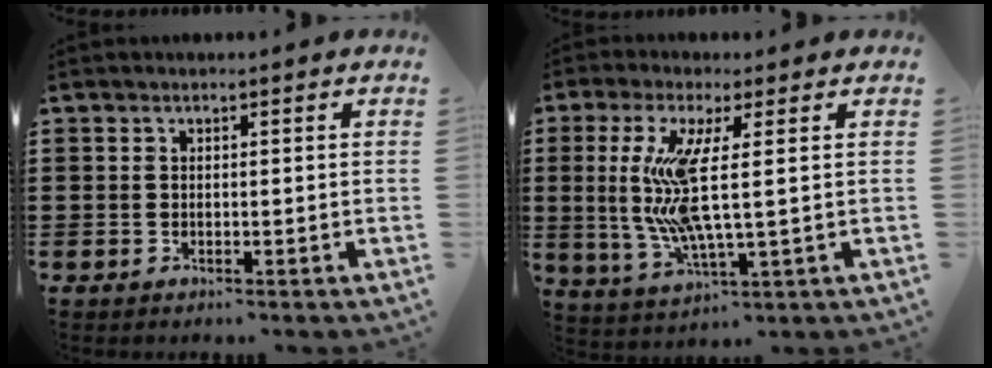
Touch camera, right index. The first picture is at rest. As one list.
[{"total": 10.3, "force": [1.5, 1.4, 10.1], "torque": [-0.231, -0.027, 0.018]}]